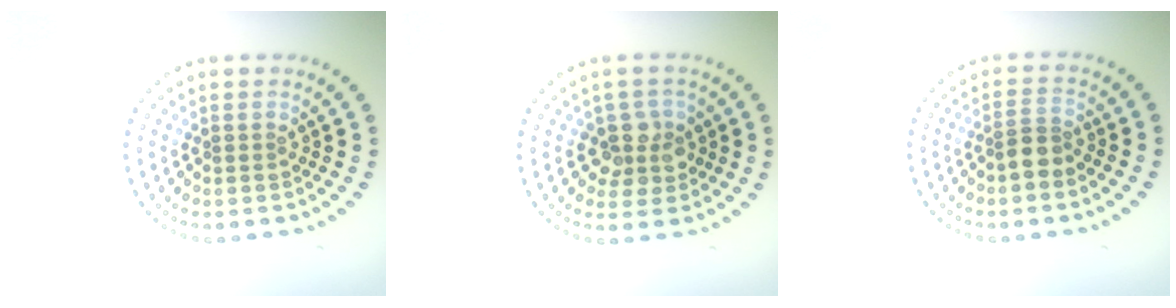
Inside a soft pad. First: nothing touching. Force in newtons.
{"total": 2.9, "press": 2.6, "slide": 1.2}
{"total": 1.9, "press": 1.6, "slide": 1.0}